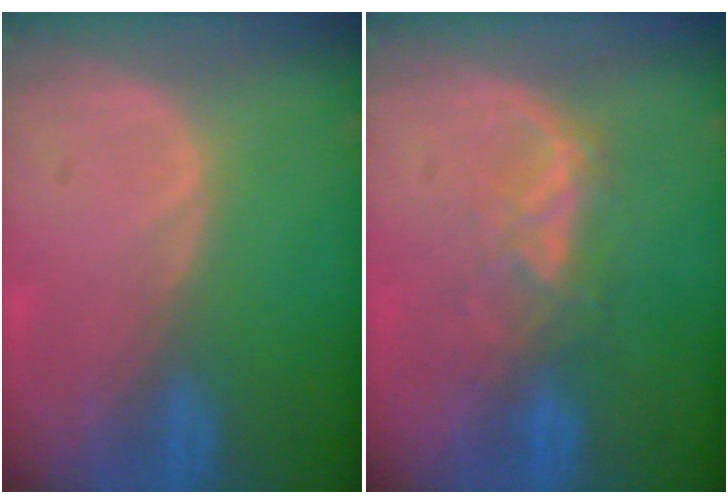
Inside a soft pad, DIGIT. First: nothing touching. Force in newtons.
{"total": 4.1, "press": 4.1, "slide": 0.6}